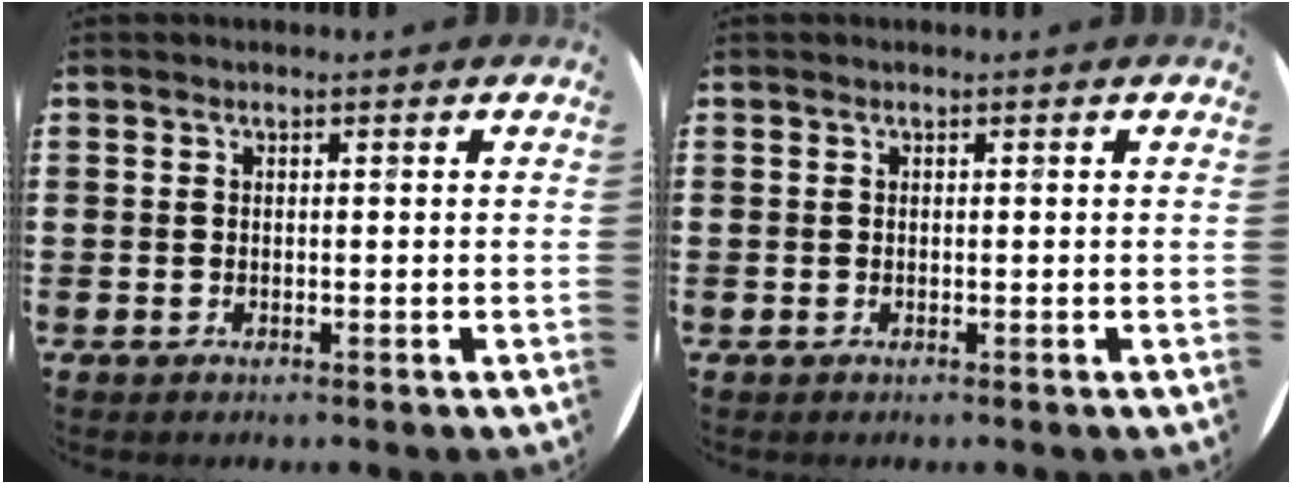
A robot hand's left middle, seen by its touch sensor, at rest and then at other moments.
{"total": 0.0}